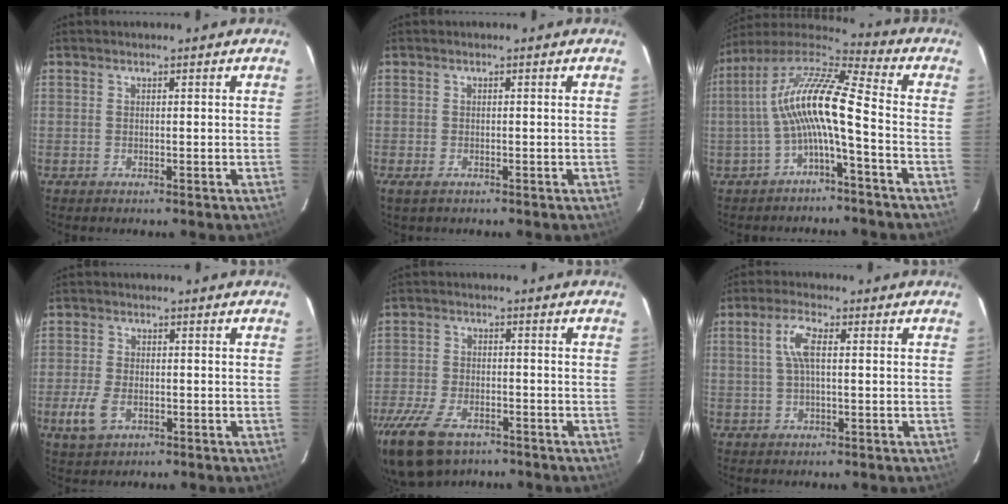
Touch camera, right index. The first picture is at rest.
{"total": 0.8, "force": [-0.6, 0.4, 0.4], "torque": [-0.008, -0.003, -0.012]}
{"total": 12.9, "force": [-2.2, 1.6, 12.6], "torque": [-0.249, 0.019, -0.048]}
{"total": 5.7, "force": [-2.2, 3.3, 4.1], "torque": [-0.100, -0.006, -0.040]}
{"total": 13.1, "force": [-8.9, 6.7, 7.0], "torque": [-0.182, -0.027, -0.162]}
{"total": 4.7, "force": [0.7, 1.4, 4.5], "torque": [-0.089, 0.008, 0.015]}